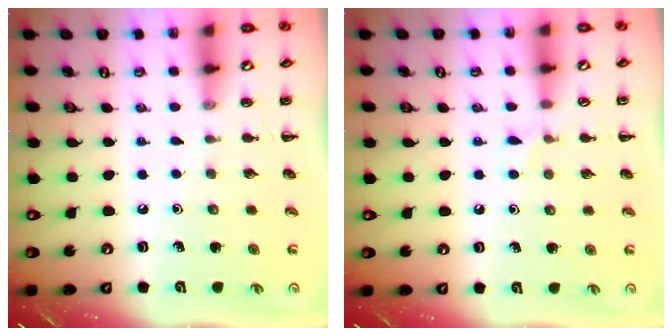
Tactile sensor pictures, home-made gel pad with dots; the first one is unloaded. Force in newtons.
{"total": 5.2, "press": 4.8, "slide": 1.9}